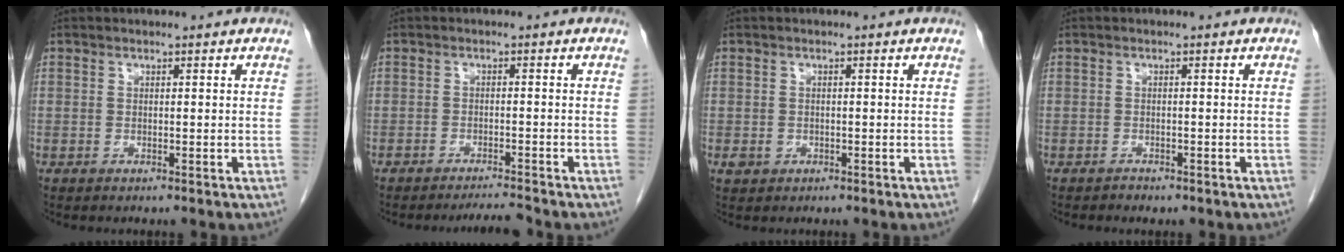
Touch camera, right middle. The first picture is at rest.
{"total": 2.3, "force": [-2.2, -0.5, 0.2], "torque": [-0.006, -0.012, -0.035]}
{"total": 1.5, "force": [-0.5, 1.2, 0.6], "torque": [-0.009, 0.003, -0.002]}
{"total": 0.9, "force": [-0.7, 0.5, 0.1], "torque": [-0.006, 0.001, -0.010]}